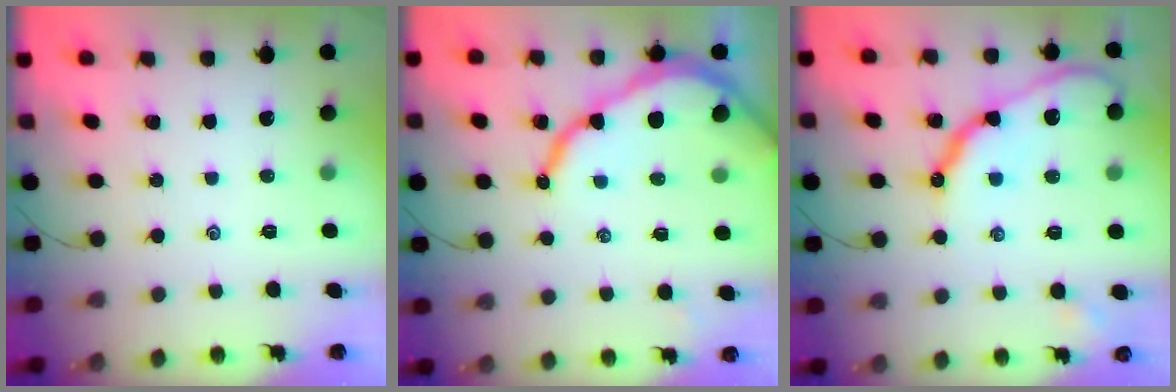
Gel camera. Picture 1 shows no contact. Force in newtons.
{"total": 12.3, "press": 12.2, "slide": 1.1}
{"total": 14.0, "press": 13.9, "slide": 1.3}